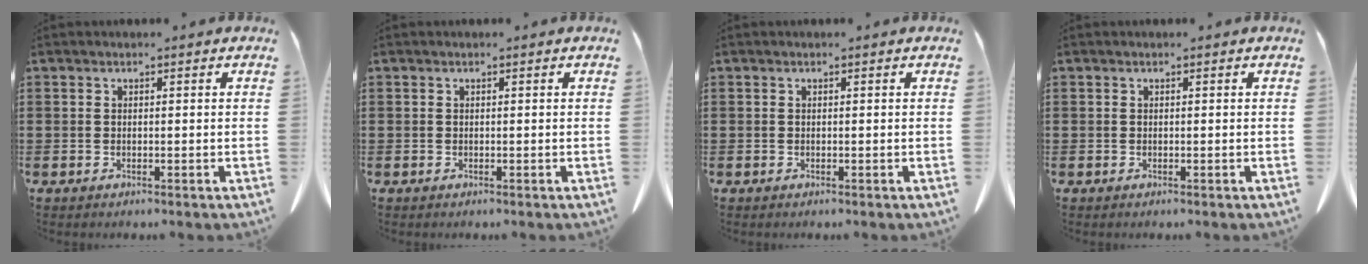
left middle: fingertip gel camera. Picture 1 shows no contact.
{"total": 0.0}
{"total": 0.0}
{"total": 0.0}